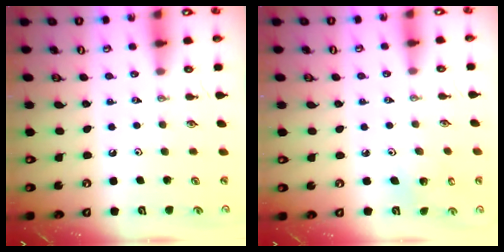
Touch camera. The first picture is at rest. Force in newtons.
{"total": 3.1, "press": 3.1, "slide": 0.2}